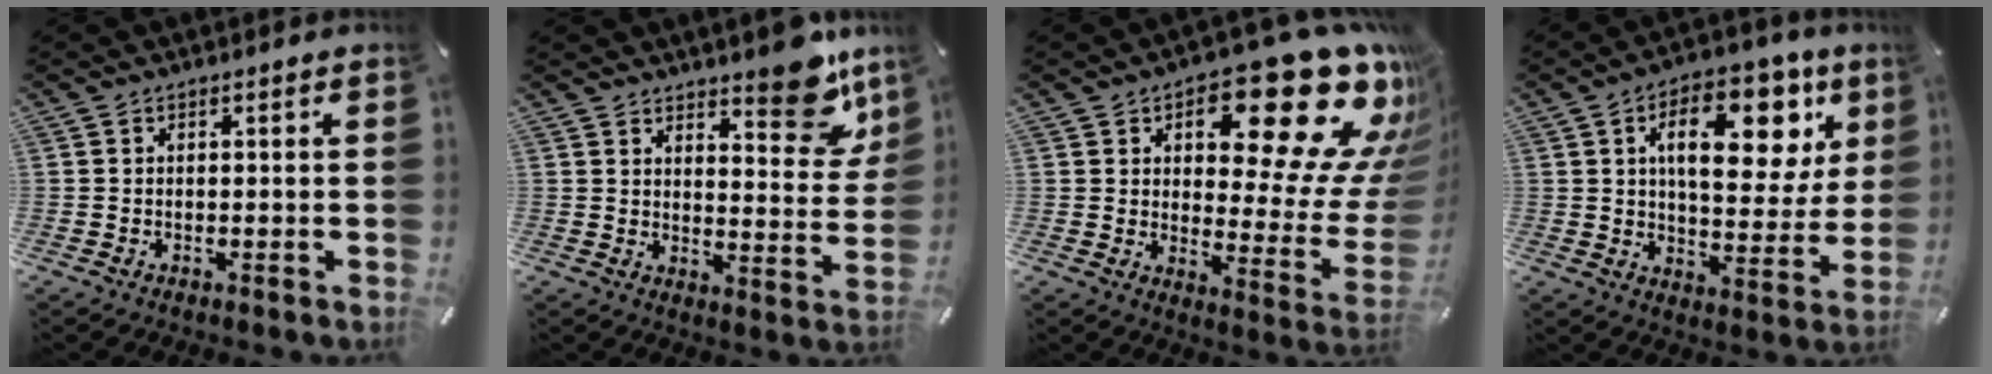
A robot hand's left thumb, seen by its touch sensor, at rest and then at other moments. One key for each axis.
{"total": 12.2, "fx": 9.0, "fy": 5.1, "fz": 6.4, "tx": -0.056, "ty": -0.071, "tz": 0.154}
{"total": 24.1, "fx": 14.3, "fy": 10.3, "fz": 16.5, "tx": -0.197, "ty": -0.111, "tz": 0.227}
{"total": 18.2, "fx": 7.1, "fy": 9.9, "fz": 13.6, "tx": -0.190, "ty": -0.021, "tz": 0.112}